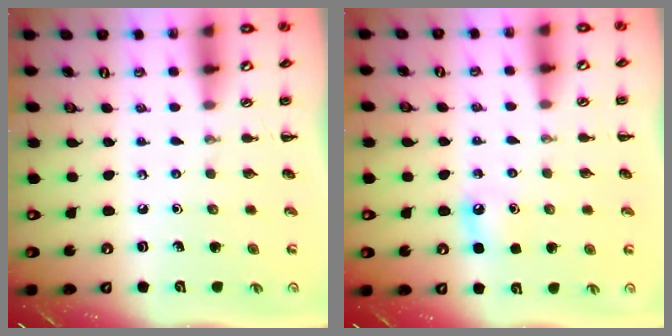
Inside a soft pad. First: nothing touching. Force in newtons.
{"total": 3.8, "press": 3.6, "slide": 1.4}